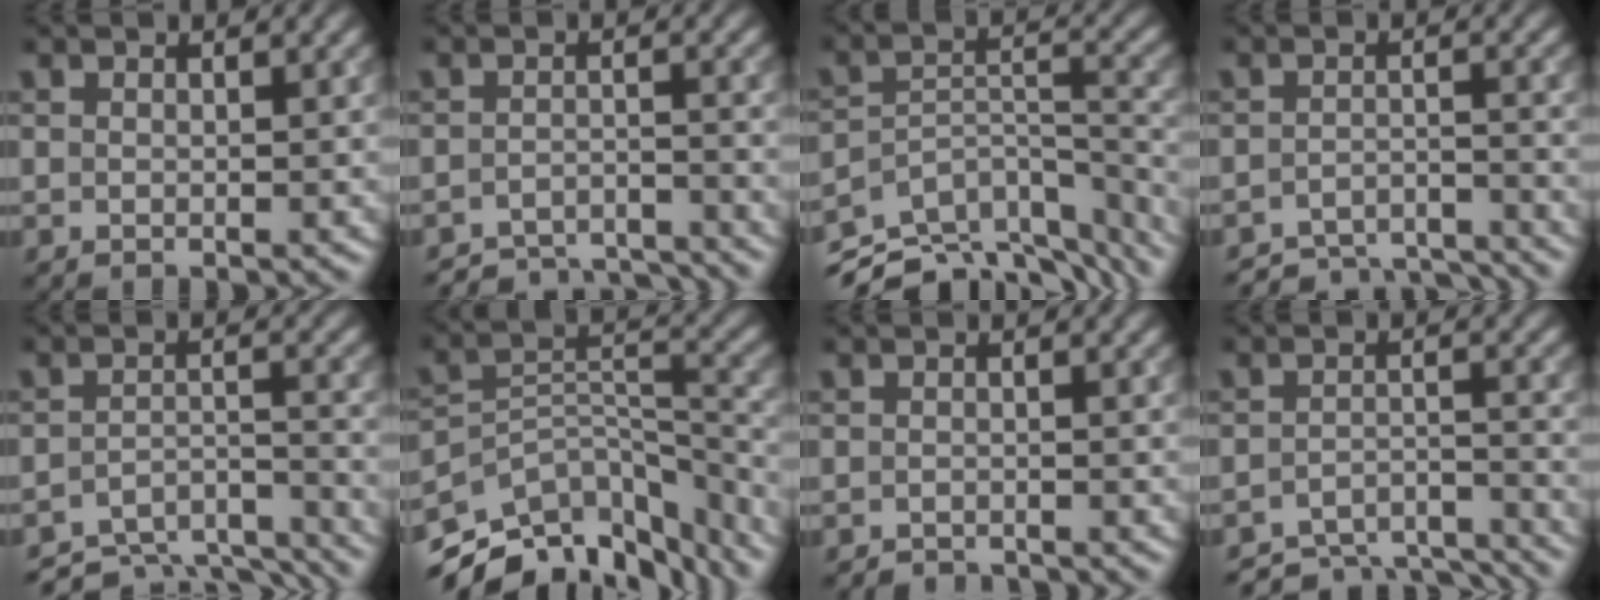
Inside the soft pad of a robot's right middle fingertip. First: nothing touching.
{"total": 6.0, "force": [-5.8, 1.0, 1.3], "torque": [-0.020, -0.006, -0.088]}
{"total": 12.5, "force": [-10.7, 4.4, 4.8], "torque": [-0.082, 0.006, -0.145]}
{"total": 6.6, "force": [-6.2, 1.3, 1.6], "torque": [-0.026, -0.006, -0.093]}
{"total": 9.4, "force": [-8.7, 2.4, 2.7], "torque": [-0.046, -0.009, -0.113]}
{"total": 12.0, "force": [-9.8, 5.3, 4.5], "torque": [-0.081, 0.018, -0.151]}
{"total": 2.2, "force": [-2.1, 0.2, 0.3], "torque": [0.001, -0.005, -0.033]}
{"total": 7.7, "force": [-7.1, 1.9, 2.2], "torque": [-0.035, -0.008, -0.098]}